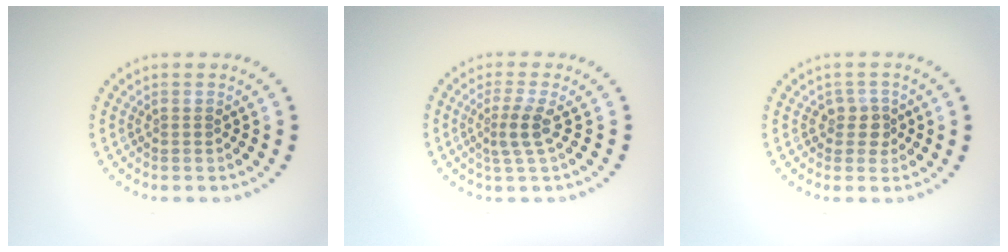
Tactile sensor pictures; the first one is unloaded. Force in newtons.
{"total": 2.4, "press": 1.7, "slide": 1.6}
{"total": 1.8, "press": 1.4, "slide": 1.1}